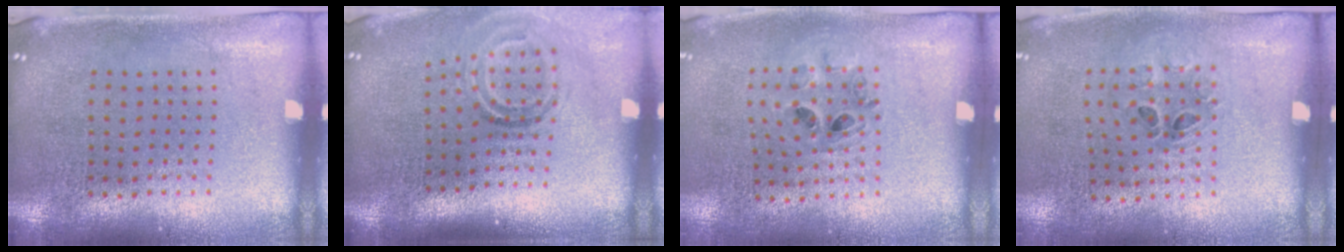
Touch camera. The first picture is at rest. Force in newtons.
{"total": 1.9, "press": 1.2, "slide": 1.4}
{"total": 1.0, "press": 0.9, "slide": 0.5}
{"total": 1.2, "press": 0.6, "slide": 1.0}